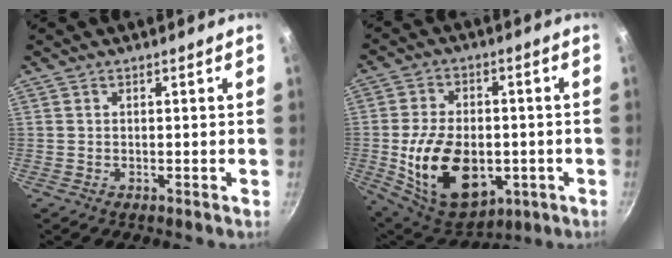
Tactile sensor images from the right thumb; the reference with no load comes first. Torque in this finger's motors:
{"motor_torque": [-0.58, 1.54, 0.21, -0.07, 0.46]}